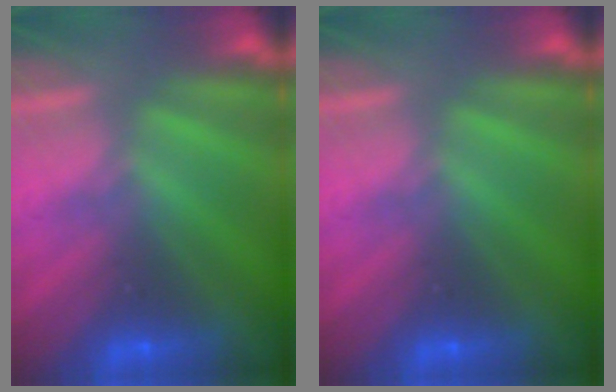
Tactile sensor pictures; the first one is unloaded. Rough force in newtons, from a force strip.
{"total": 0.0}